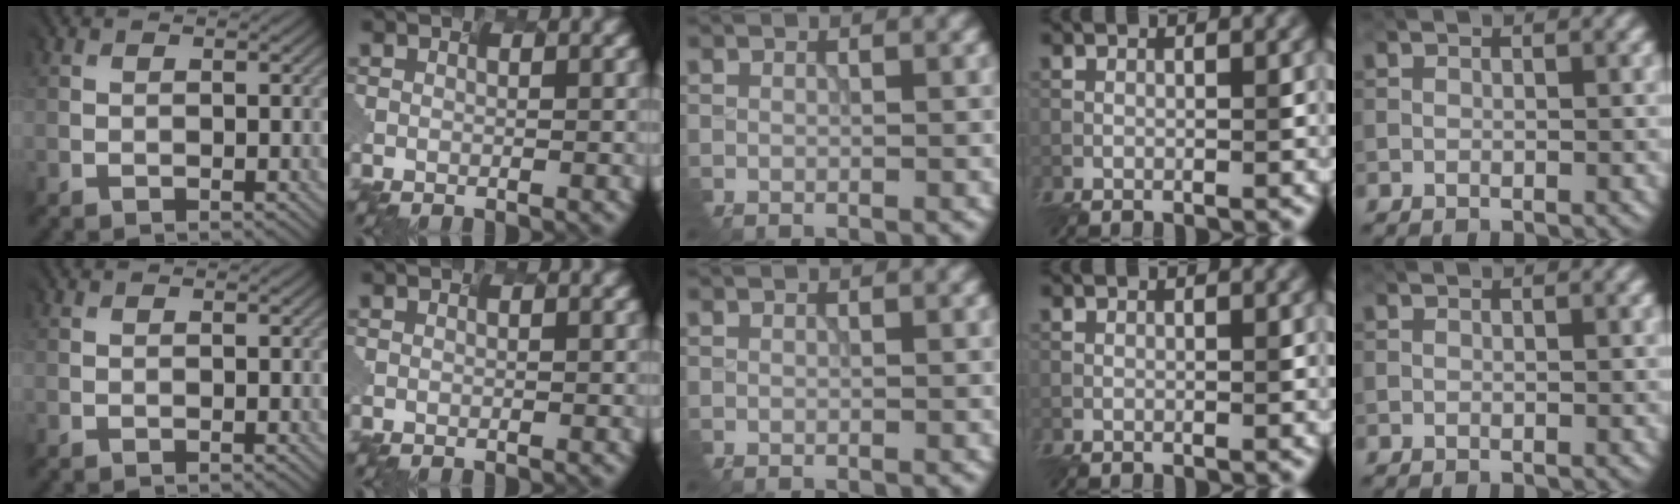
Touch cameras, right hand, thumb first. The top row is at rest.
{}